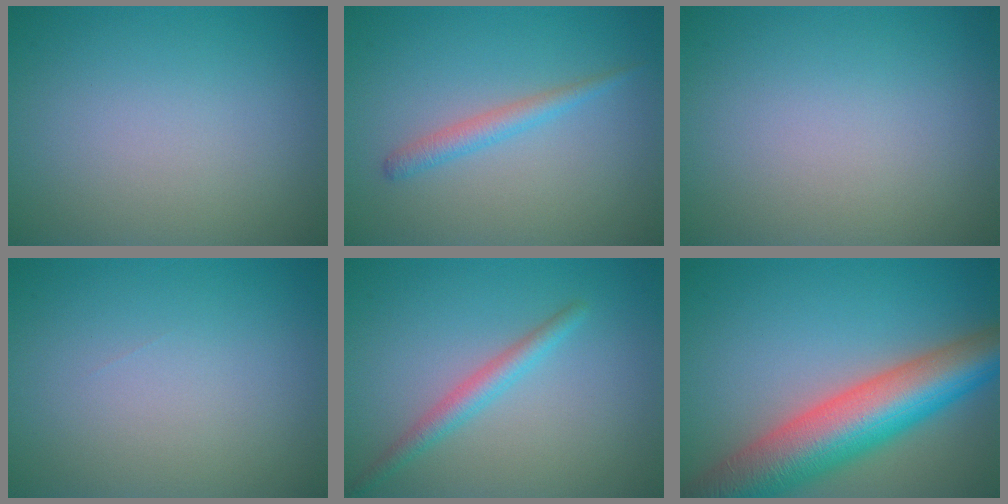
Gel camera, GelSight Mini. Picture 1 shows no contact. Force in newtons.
{"total": 1.8, "press": 1.8, "slide": 0.0}
{"total": 0.0}
{"total": 0.0}
{"total": 2.1, "press": 2.1, "slide": 0.0}
{"total": 11.5, "press": 11.5, "slide": 0.5}